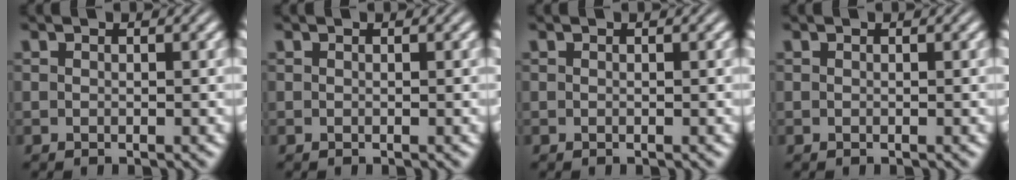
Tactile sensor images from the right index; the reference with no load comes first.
{"total": 0.0}
{"total": 0.0}
{"total": 0.0}